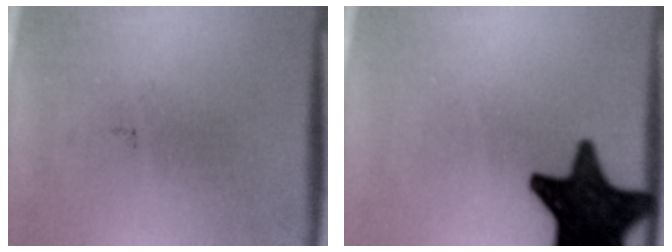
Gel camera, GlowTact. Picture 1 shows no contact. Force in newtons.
{"total": 18.5}